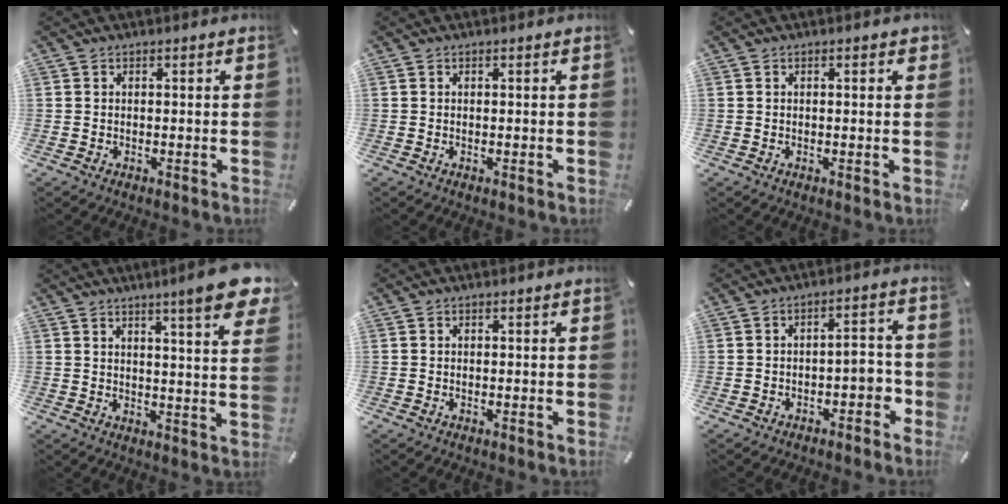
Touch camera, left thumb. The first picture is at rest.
{"total": 0.0}
{"total": 1.3, "force": [0.2, 0.4, 1.2], "torque": [-0.017, 0.000, 0.001]}
{"total": 10.9, "force": [6.8, 1.1, 8.4], "torque": [-0.124, -0.041, 0.109]}
{"total": 0.0}
{"total": 5.2, "force": [-2.2, 3.0, 3.6], "torque": [-0.045, 0.010, -0.045]}